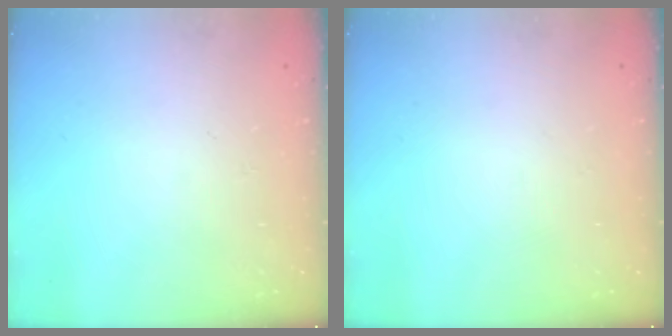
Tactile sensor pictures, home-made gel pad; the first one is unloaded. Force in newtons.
{"total": 0.0}